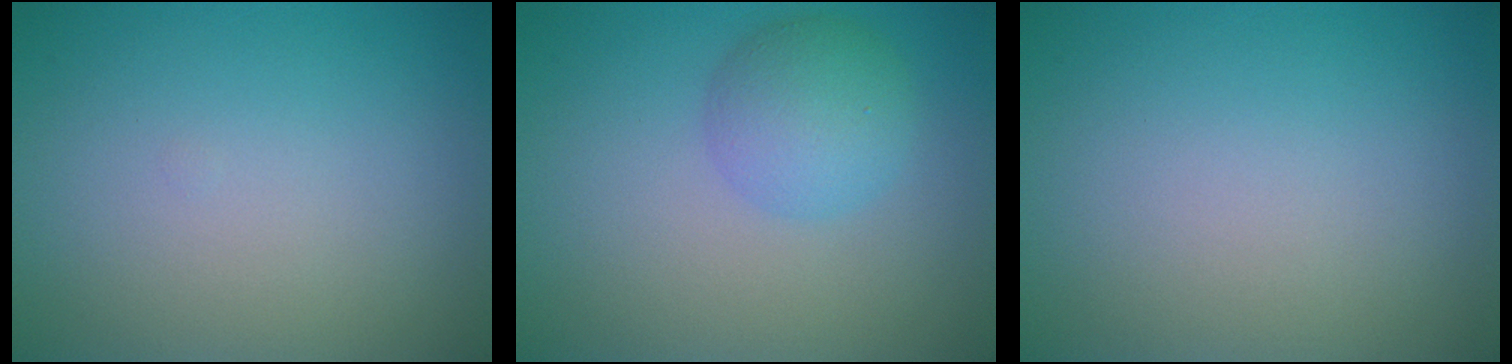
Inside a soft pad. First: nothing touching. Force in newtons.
{"total": 3.7, "press": 3.7, "slide": 0.0}
{"total": 0.0}